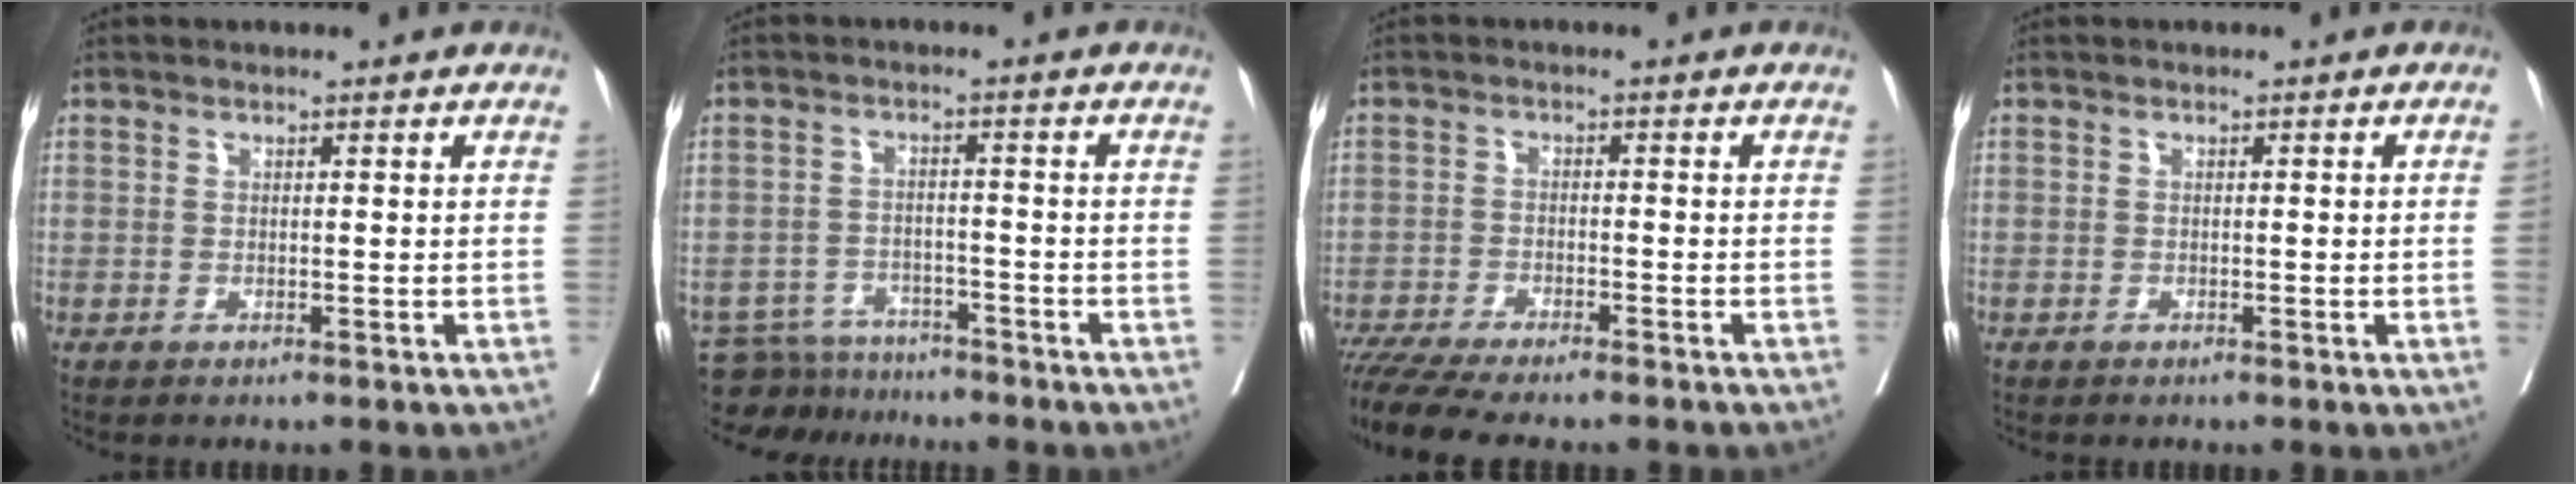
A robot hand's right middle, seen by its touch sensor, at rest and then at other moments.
{"total": 7.0, "force": [-6.6, 2.2, -0.3], "torque": [0.004, 0.006, -0.108]}
{"total": 10.9, "force": [-9.6, 1.2, 5.1], "torque": [-0.074, -0.013, -0.149]}
{"total": 0.8, "force": [-0.1, -0.2, 0.8], "torque": [-0.007, 0.001, 0.001]}